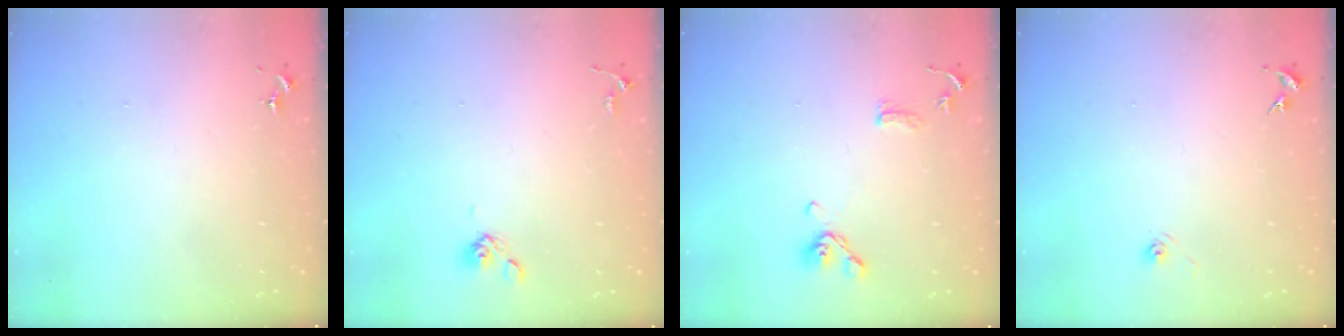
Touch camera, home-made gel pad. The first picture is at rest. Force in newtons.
{"total": 4.6, "press": 4.5, "slide": 1.1}
{"total": 11.8, "press": 11.7, "slide": 1.9}
{"total": 3.1, "press": 2.6, "slide": 1.8}